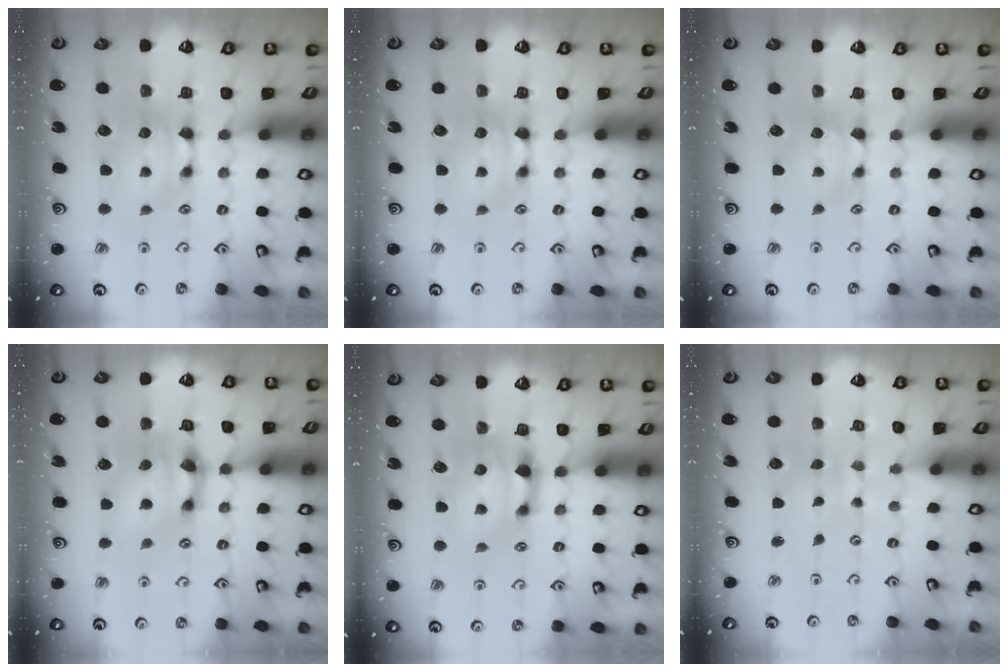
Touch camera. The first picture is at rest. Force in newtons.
{"total": 0.0}
{"total": 0.8, "press": 0.7, "slide": 0.2}
{"total": 5.2, "press": 4.7, "slide": 2.1}
{"total": 1.6, "press": 1.0, "slide": 1.3}
{"total": 5.7, "press": 5.7, "slide": 0.2}